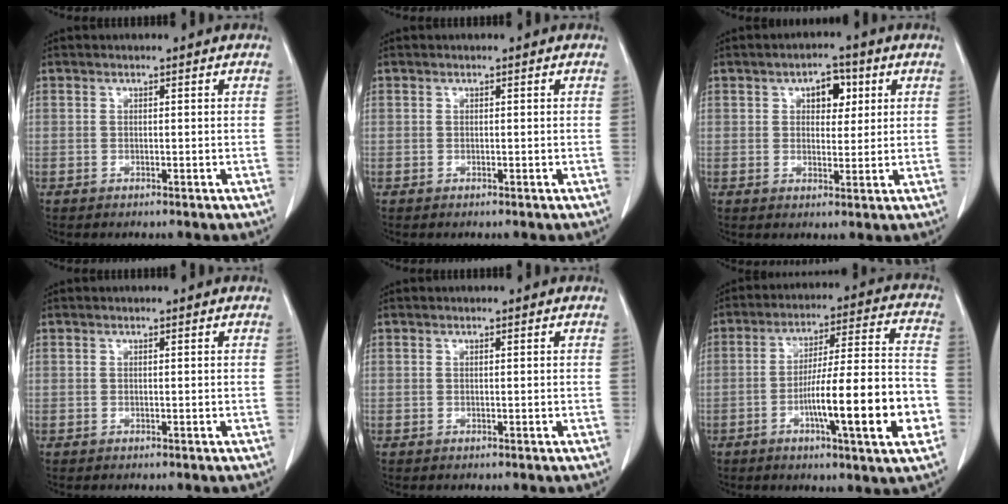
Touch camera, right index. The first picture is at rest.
{"total": 0.0}
{"total": 4.8, "force": [1.9, 2.7, 3.5], "torque": [-0.049, 0.012, 0.028]}
{"total": 0.0}
{"total": 0.0}
{"total": 16.7, "force": [-5.0, 0.8, 15.9], "torque": [-0.241, 0.004, -0.073]}